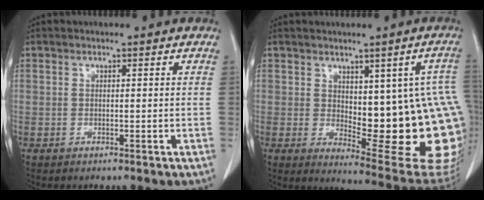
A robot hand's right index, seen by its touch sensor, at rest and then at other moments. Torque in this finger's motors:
{"motor_torque": [2.14, 0.00, 0.44, 0.08]}